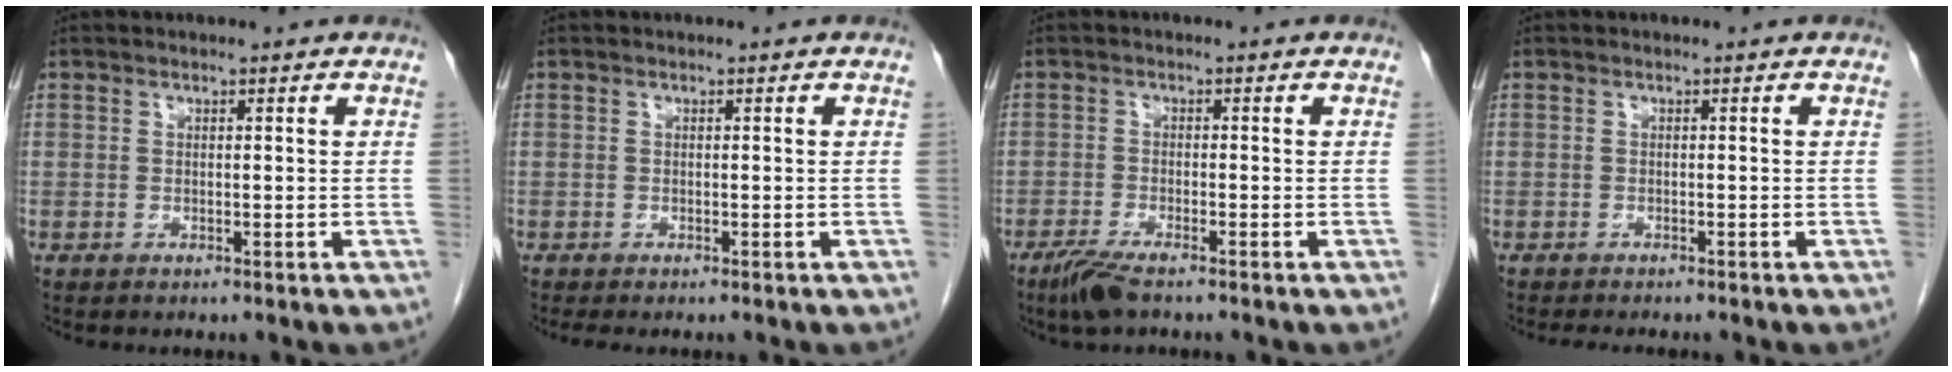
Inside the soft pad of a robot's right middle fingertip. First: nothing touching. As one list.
[{"total": 1.0, "force": [-0.8, 0.1, 0.5], "torque": [-0.010, -0.005, -0.010]}, {"total": 3.9, "force": [-2.9, 0.4, 2.6], "torque": [-0.056, -0.009, -0.057]}, {"total": 4.0, "force": [-3.4, 0.8, 1.9], "torque": [-0.023, -0.009, -0.044]}]